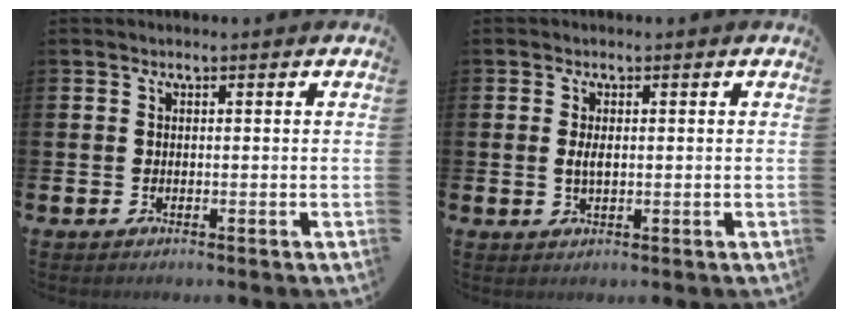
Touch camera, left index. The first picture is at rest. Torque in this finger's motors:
{"motor_torque": [0.52, 0.13, 0.01, 0.08]}